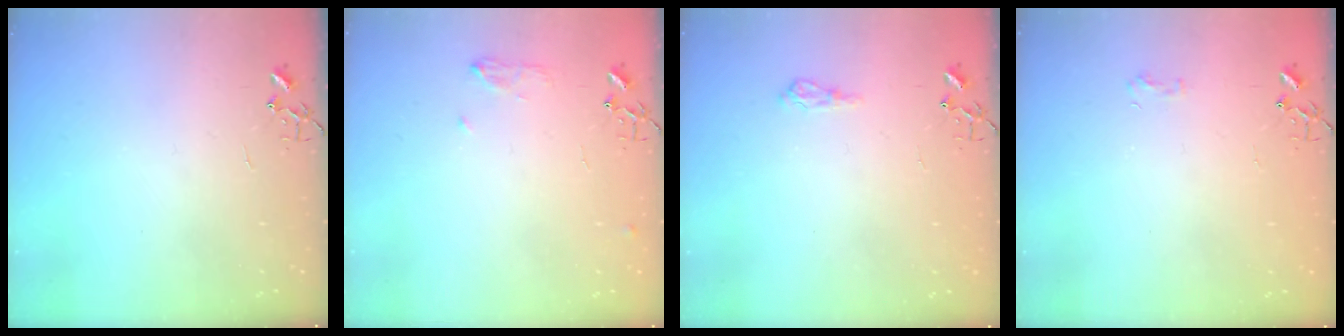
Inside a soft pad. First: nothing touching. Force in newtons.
{"total": 6.6, "press": 6.5, "slide": 1.1}
{"total": 6.7, "press": 6.7, "slide": 0.8}
{"total": 4.8, "press": 4.7, "slide": 0.8}